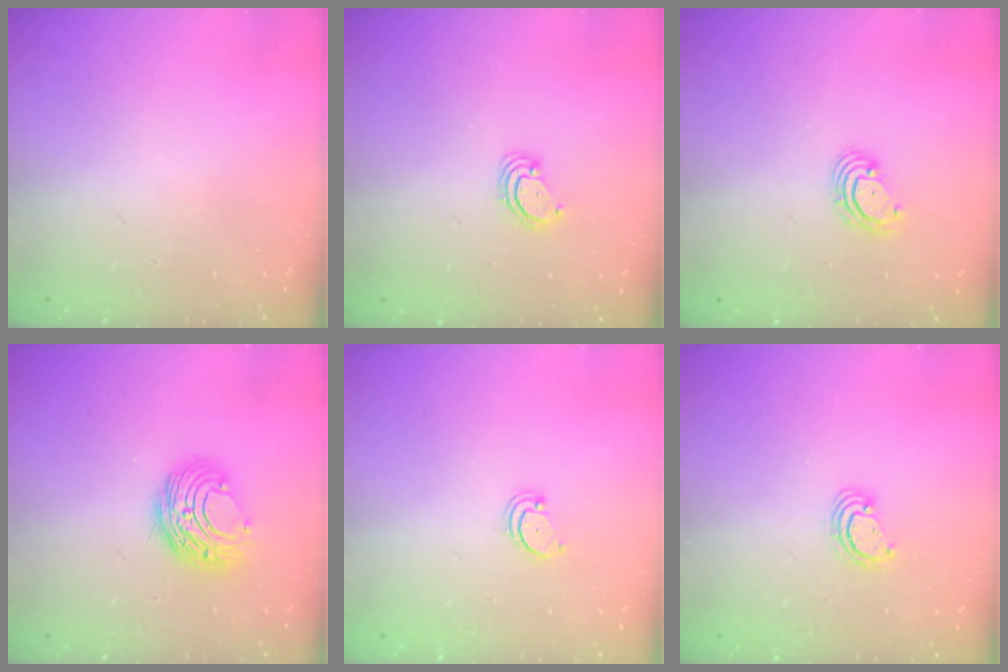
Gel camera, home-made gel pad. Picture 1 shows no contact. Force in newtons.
{"total": 3.6, "press": 3.6, "slide": 0.4}
{"total": 3.4, "press": 3.4, "slide": 0.0}
{"total": 9.0, "press": 9.0, "slide": 0.2}
{"total": 2.4, "press": 2.3, "slide": 0.5}
{"total": 3.1, "press": 3.1, "slide": 0.3}